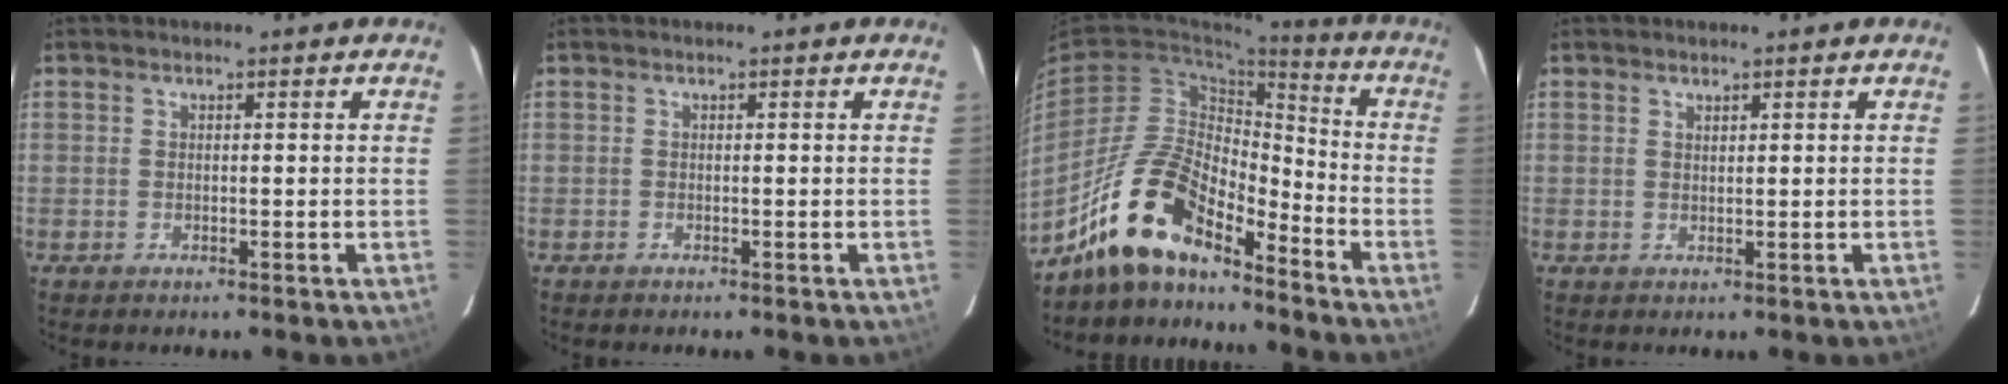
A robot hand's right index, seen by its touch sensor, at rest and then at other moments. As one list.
[{"total": 0.0}, {"total": 14.8, "force": [-11.7, 4.8, 7.6], "torque": [-0.151, 0.007, -0.228]}, {"total": 0.7, "force": [0.7, 0.3, 0.2], "torque": [-0.005, 0.000, 0.012]}]